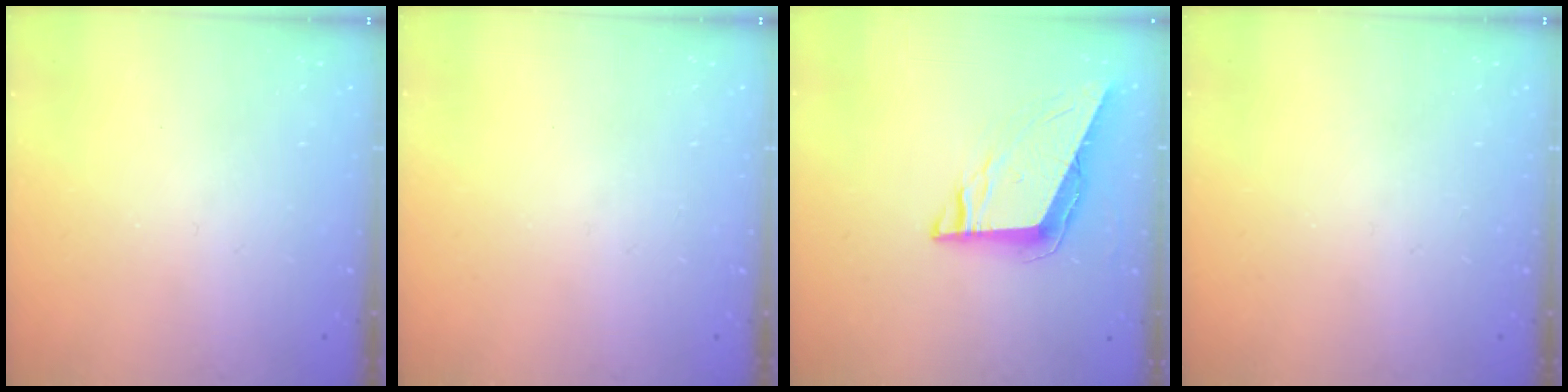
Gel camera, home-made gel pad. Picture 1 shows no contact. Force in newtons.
{"total": 0.0}
{"total": 9.0, "press": 8.7, "slide": 2.5}
{"total": 0.0}